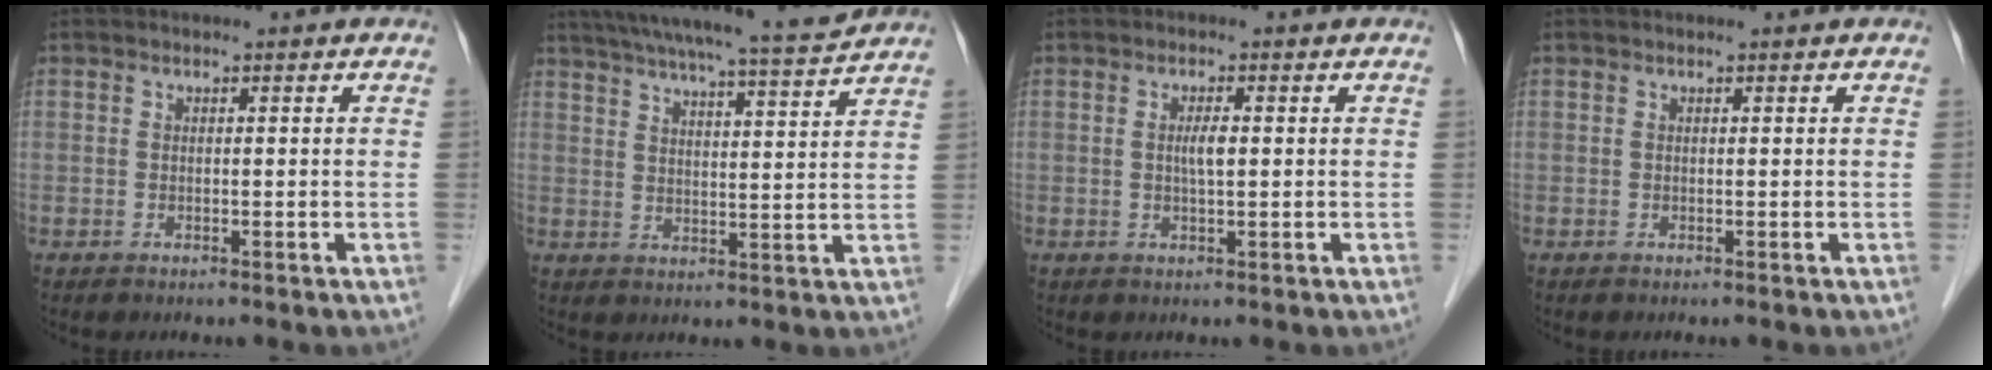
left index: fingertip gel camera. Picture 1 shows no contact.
{"total": 16.0, "force": [14.5, -0.5, 6.5], "torque": [-0.114, -0.006, 0.205]}
{"total": 2.0, "force": [-0.1, 0.3, 2.0], "torque": [-0.038, -0.003, -0.001]}
{"total": 0.0}